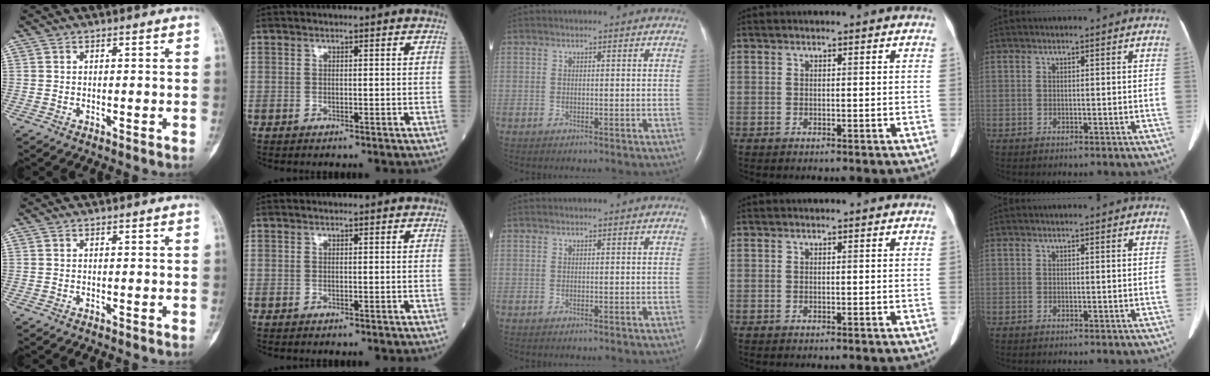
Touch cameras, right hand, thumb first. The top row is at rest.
{}